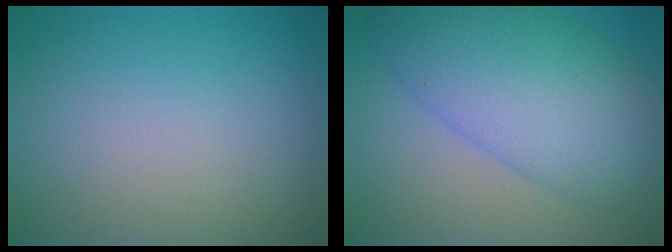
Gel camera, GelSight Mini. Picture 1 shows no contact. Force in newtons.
{"total": 9.5, "press": 9.5, "slide": 0.3}